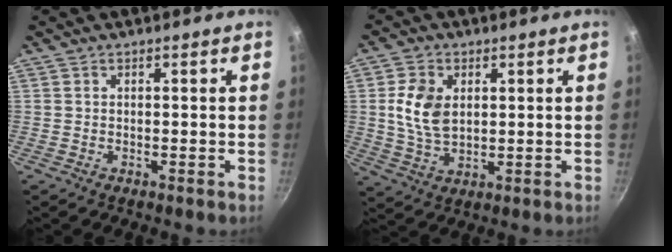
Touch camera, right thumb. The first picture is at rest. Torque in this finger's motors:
{"motor_torque": [-0.62, 1.02, 1.05, -0.07, 0.13]}